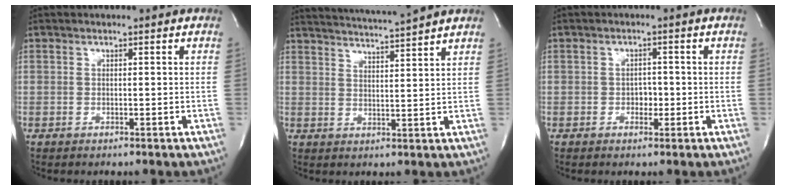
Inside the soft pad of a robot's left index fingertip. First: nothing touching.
{"total": 10.8, "force": [10.0, -1.5, 3.7], "torque": [-0.071, 0.002, 0.146]}
{"total": 1.9, "force": [-0.6, 1.3, 1.2], "torque": [-0.013, 0.003, -0.009]}